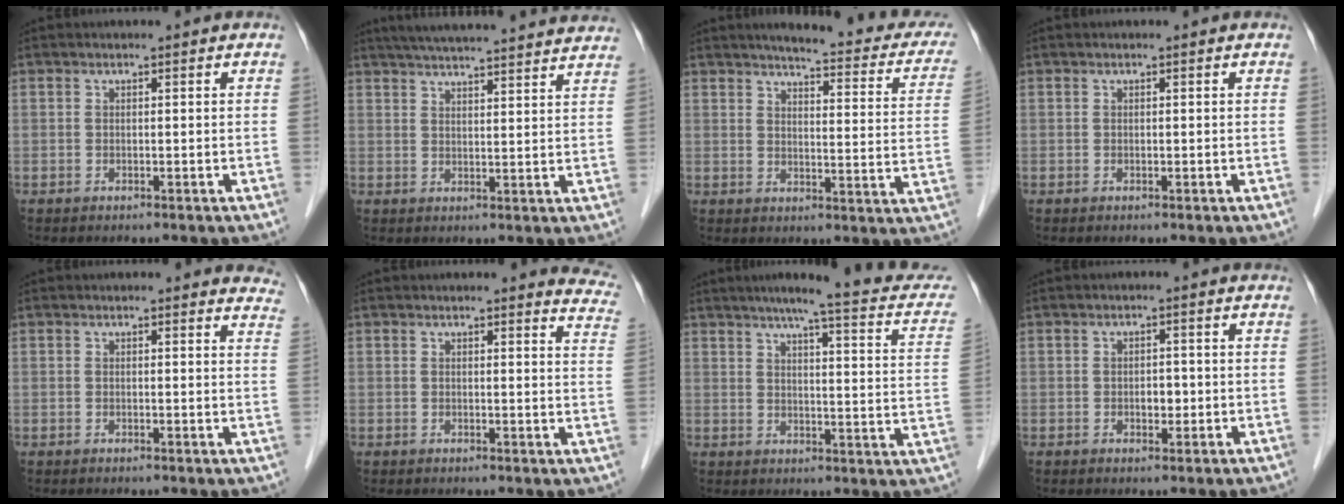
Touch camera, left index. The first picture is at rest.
{"total": 22.4, "force": [20.6, 1.3, 8.7], "torque": [-0.136, 0.012, 0.264]}
{"total": 18.6, "force": [16.0, 3.2, 8.9], "torque": [-0.091, -0.025, 0.169]}
{"total": 0.0}
{"total": 6.9, "force": [6.5, 1.5, 1.7], "torque": [0.010, -0.016, 0.037]}
{"total": 8.4, "force": [8.1, 1.2, 2.0], "torque": [0.011, -0.038, 0.049]}
{"total": 17.6, "force": [14.4, 1.7, 9.9], "torque": [-0.124, -0.011, 0.159]}
{"total": 1.9, "force": [-0.4, 1.2, 1.5], "torque": [-0.022, 0.003, -0.003]}